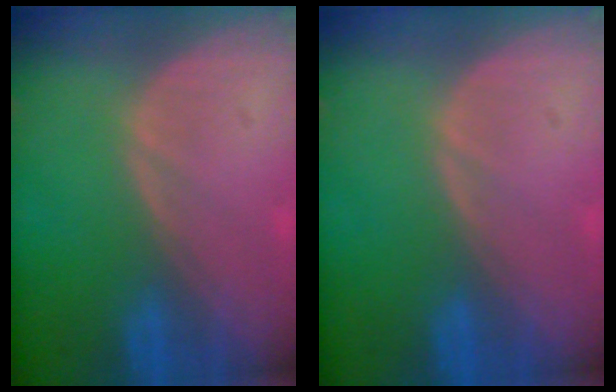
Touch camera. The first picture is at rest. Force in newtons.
{"total": 0.0}